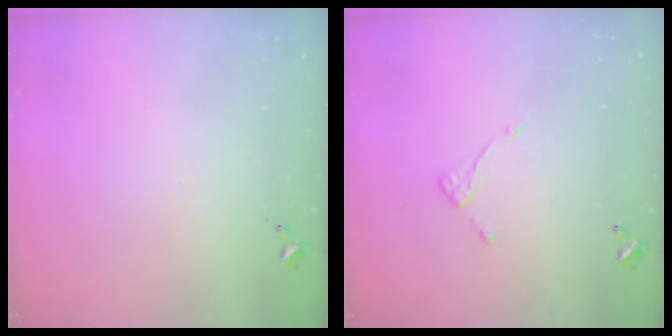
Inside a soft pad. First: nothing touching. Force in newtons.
{"total": 7.0, "press": 7.0, "slide": 0.4}